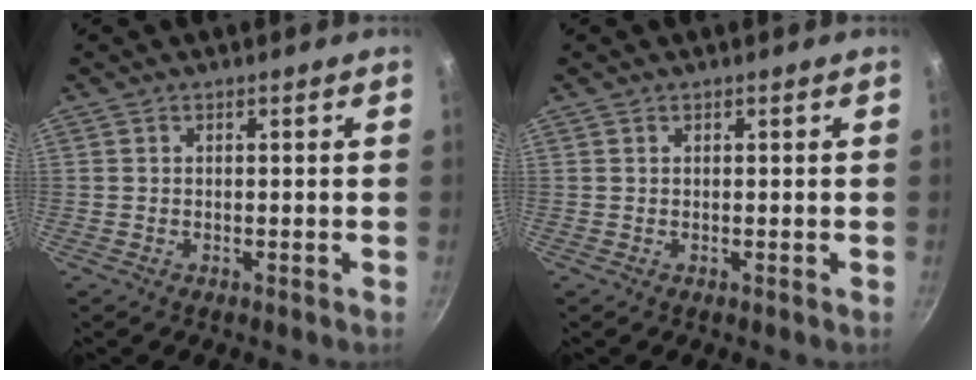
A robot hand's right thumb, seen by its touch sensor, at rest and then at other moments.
{"total": 0.0}